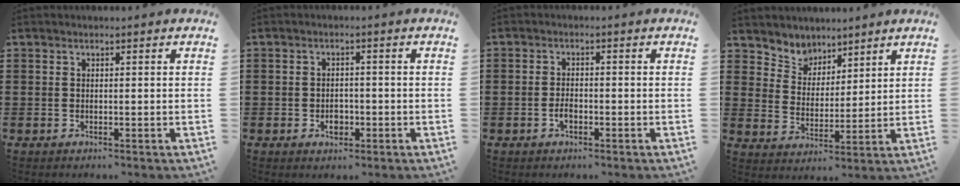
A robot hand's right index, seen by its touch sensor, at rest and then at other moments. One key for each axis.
{"total": 2.4, "fx": -0.8, "fy": 1.8, "fz": 1.4, "tx": -0.021, "ty": -0.002, "tz": -0.019}
{"total": 1.9, "fx": -0.9, "fy": 1.1, "fz": 1.2, "tx": -0.025, "ty": 0.001, "tz": -0.016}
{"total": 4.8, "fx": 3.8, "fy": 2.9, "fz": -0.8, "tx": -0.018, "ty": -0.020, "tz": 0.069}